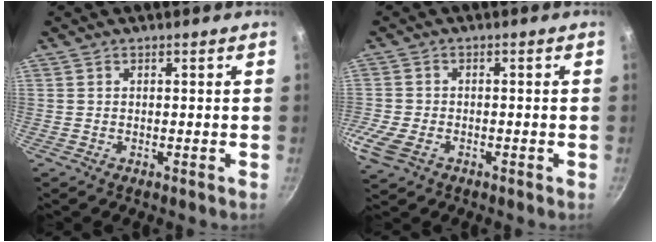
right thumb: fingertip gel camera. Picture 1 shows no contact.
{"total": 6.5, "force": [-2.7, 4.1, 4.1], "torque": [-0.106, -0.001, -0.058]}